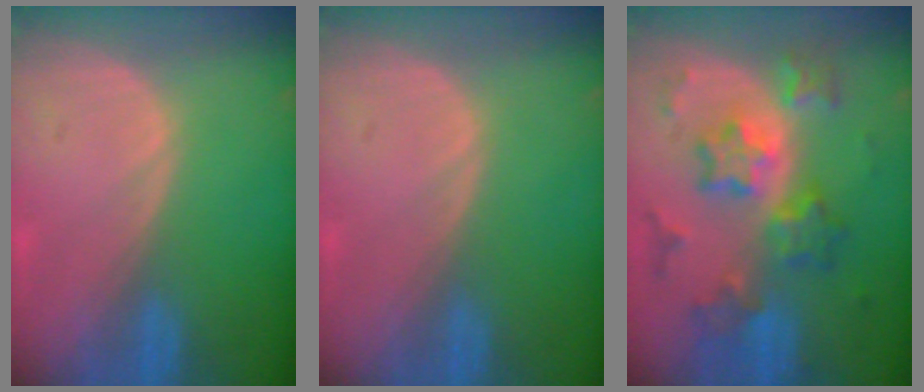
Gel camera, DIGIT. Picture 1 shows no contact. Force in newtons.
{"total": 0.0}
{"total": 9.4, "press": 9.4, "slide": 0.7}